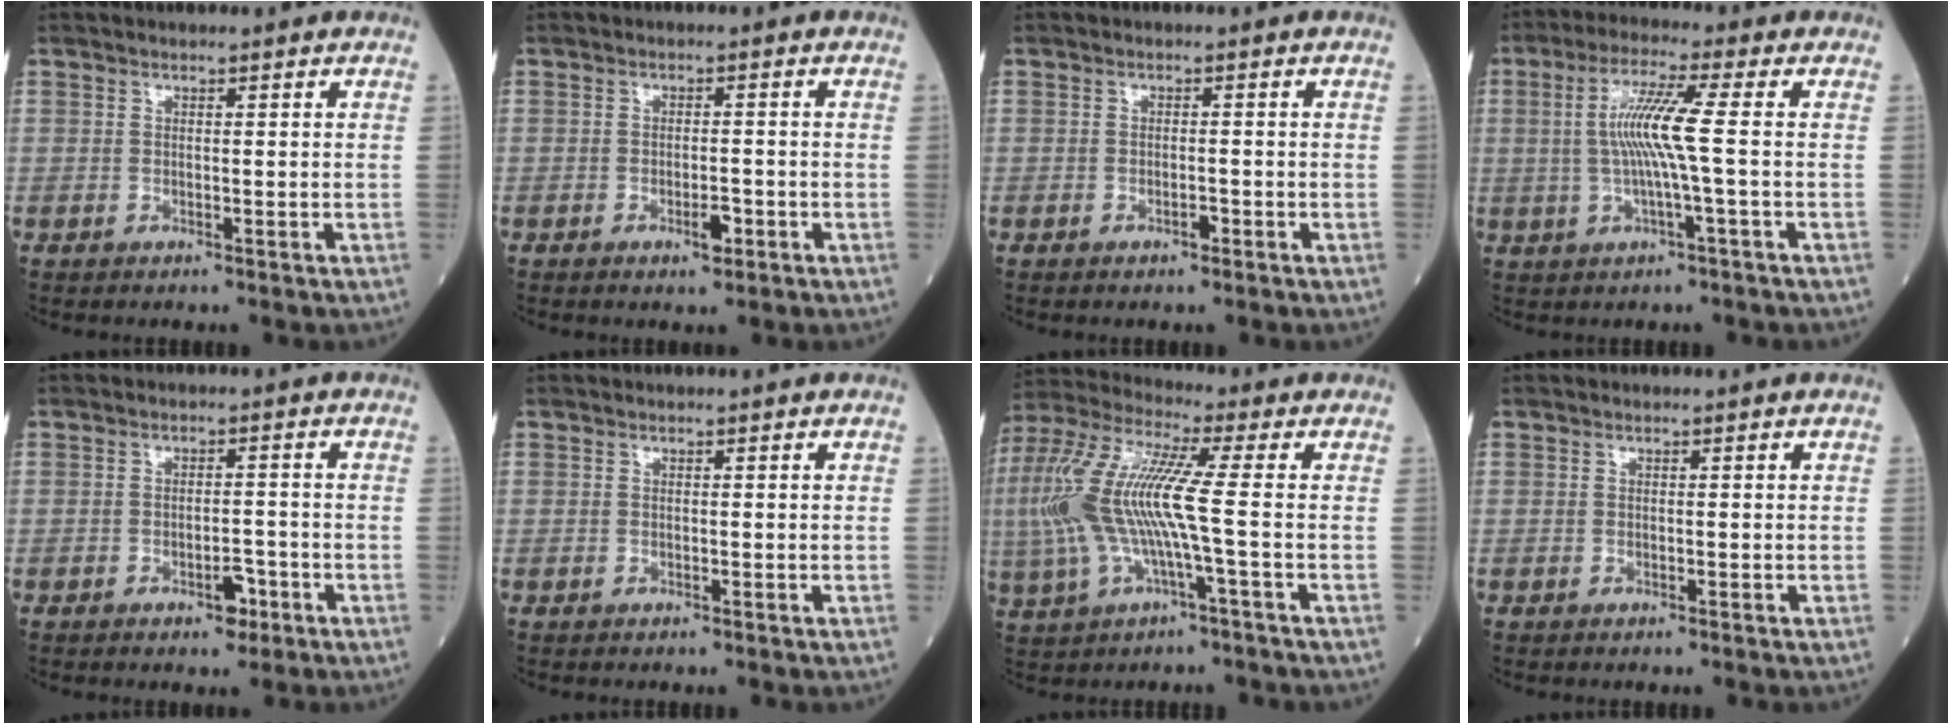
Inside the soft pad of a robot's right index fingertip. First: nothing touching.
{"total": 2.6, "force": [-1.2, 0.8, 2.1], "torque": [-0.033, 0.001, -0.017]}
{"total": 1.4, "force": [-0.8, 0.4, 1.1], "torque": [-0.019, 0.001, -0.012]}
{"total": 7.7, "force": [0.1, -0.7, 7.7], "torque": [-0.156, 0.007, -0.001]}
{"total": 3.1, "force": [-1.7, 1.3, 2.3], "torque": [-0.032, 0.004, -0.024]}
{"total": 0.0}
{"total": 14.2, "force": [-1.0, 1.5, 14.1], "torque": [-0.322, 0.017, -0.027]}
{"total": 0.0}